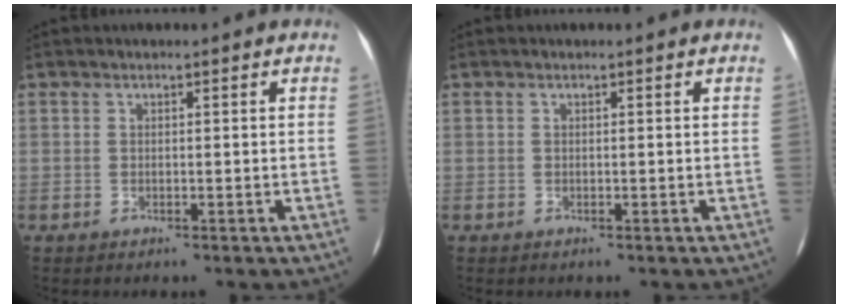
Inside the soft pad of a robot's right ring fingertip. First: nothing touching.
{"total": 0.0}